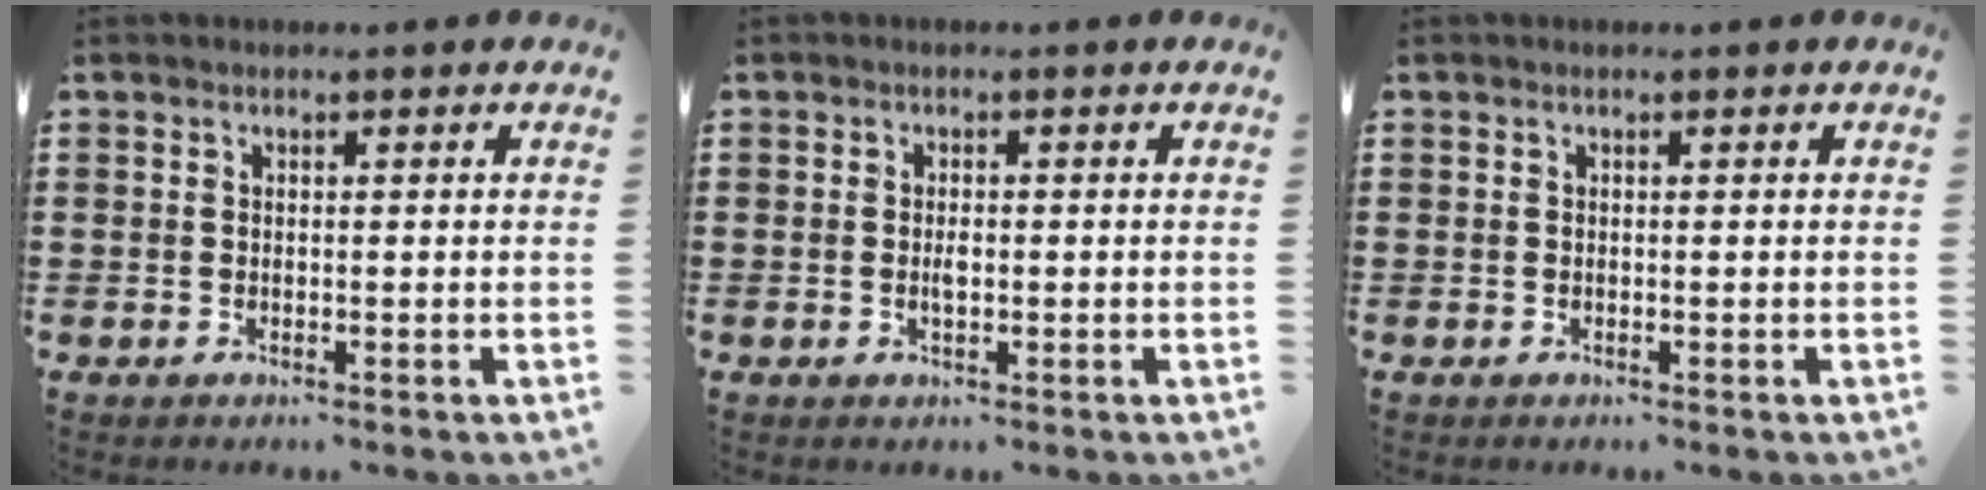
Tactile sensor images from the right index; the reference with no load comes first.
{"total": 1.7, "force": [-0.2, 0.6, 1.6], "torque": [-0.038, -0.002, -0.006]}
{"total": 0.0}